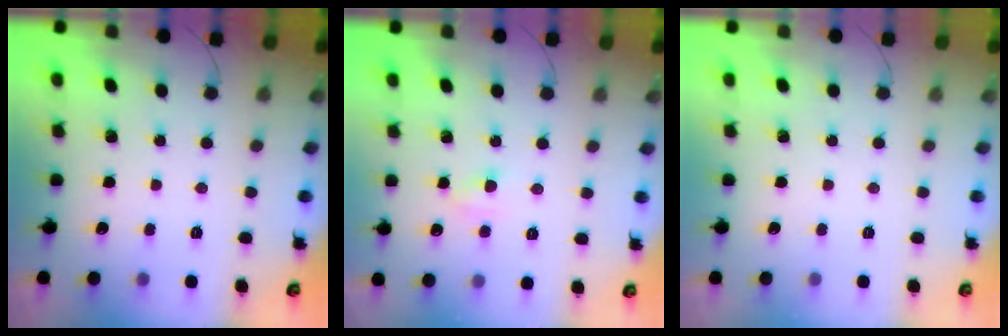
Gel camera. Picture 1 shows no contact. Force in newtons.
{"total": 4.0, "press": 3.8, "slide": 1.1}
{"total": 0.0}